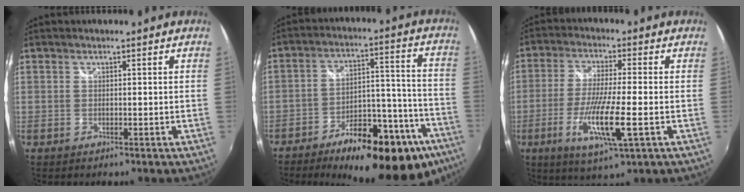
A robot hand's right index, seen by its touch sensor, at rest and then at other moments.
{"total": 25.2, "force": [-16.9, 9.4, 16.2], "torque": [-0.220, 0.018, -0.224]}
{"total": 11.7, "force": [-3.9, 0.9, 11.0], "torque": [-0.215, -0.022, -0.070]}